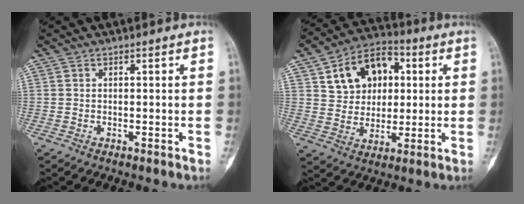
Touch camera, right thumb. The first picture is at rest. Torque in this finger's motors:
{"motor_torque": [-0.14, 0.84, 0.47, -0.19, 0.08]}